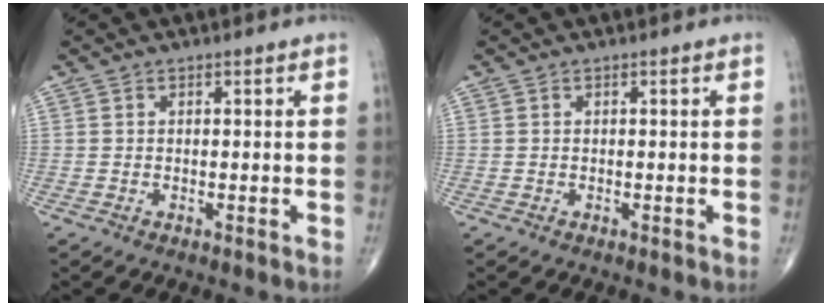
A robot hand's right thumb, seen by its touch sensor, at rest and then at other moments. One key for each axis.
{"total": 0.0}